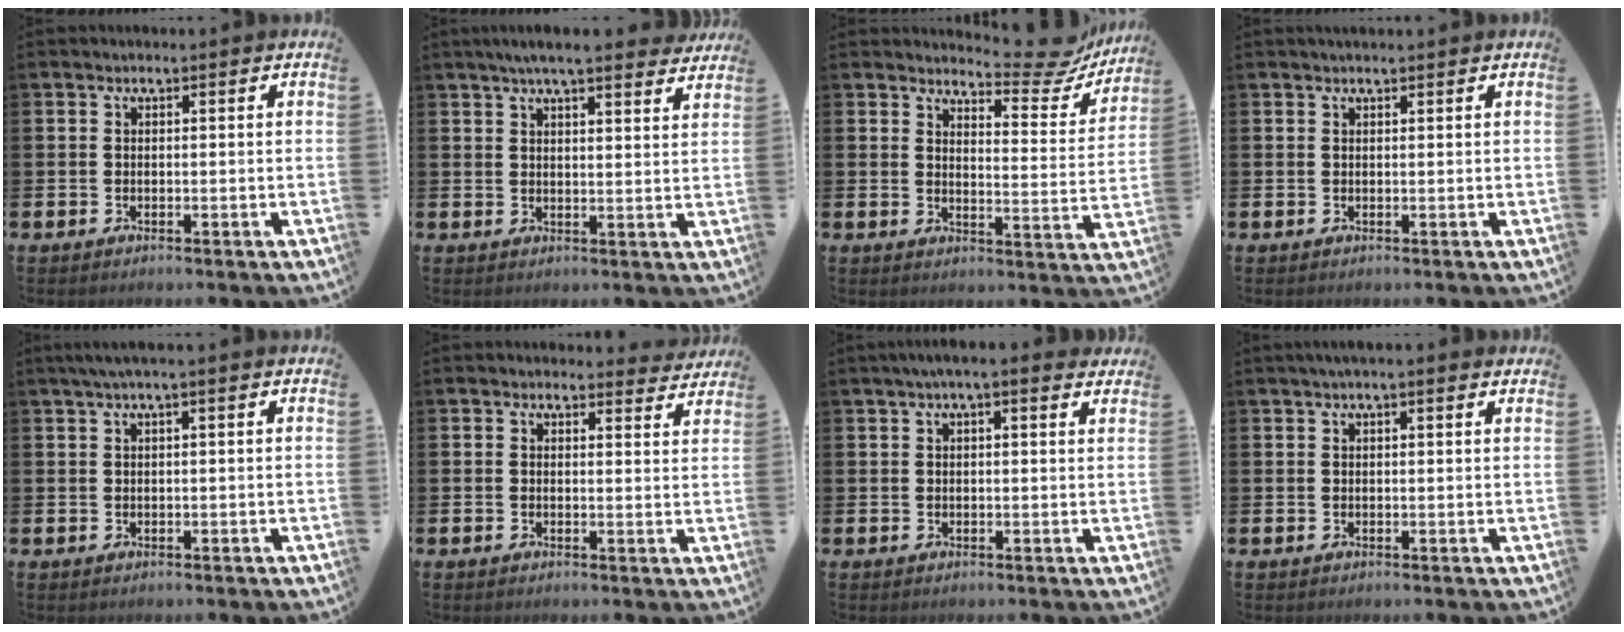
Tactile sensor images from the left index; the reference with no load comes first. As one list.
[{"total": 5.8, "force": [5.3, 0.4, 2.4], "torque": [-0.046, -0.018, 0.093]}, {"total": 6.8, "force": [6.4, 1.3, 2.0], "torque": [-0.033, -0.048, 0.107]}, {"total": 0.7, "force": [0.7, 0.0, 0.3], "torque": [-0.002, 0.000, 0.012]}, {"total": 1.6, "force": [0.6, -0.1, 1.4], "torque": [-0.030, 0.003, 0.012]}, {"total": 2.1, "force": [2.0, 0.6, 0.1], "torque": [0.006, -0.010, 0.032]}, {"total": 2.7, "force": [2.1, 0.3, 1.7], "torque": [-0.024, -0.003, 0.034]}, {"total": 1.6, "force": [1.2, 0.1, 1.0], "torque": [-0.009, -0.001, 0.018]}]